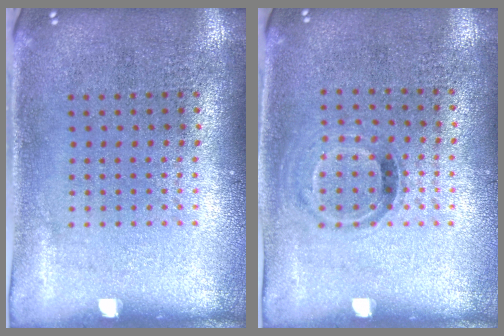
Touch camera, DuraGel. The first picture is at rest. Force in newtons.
{"total": 0.9, "press": 0.7, "slide": 0.6}